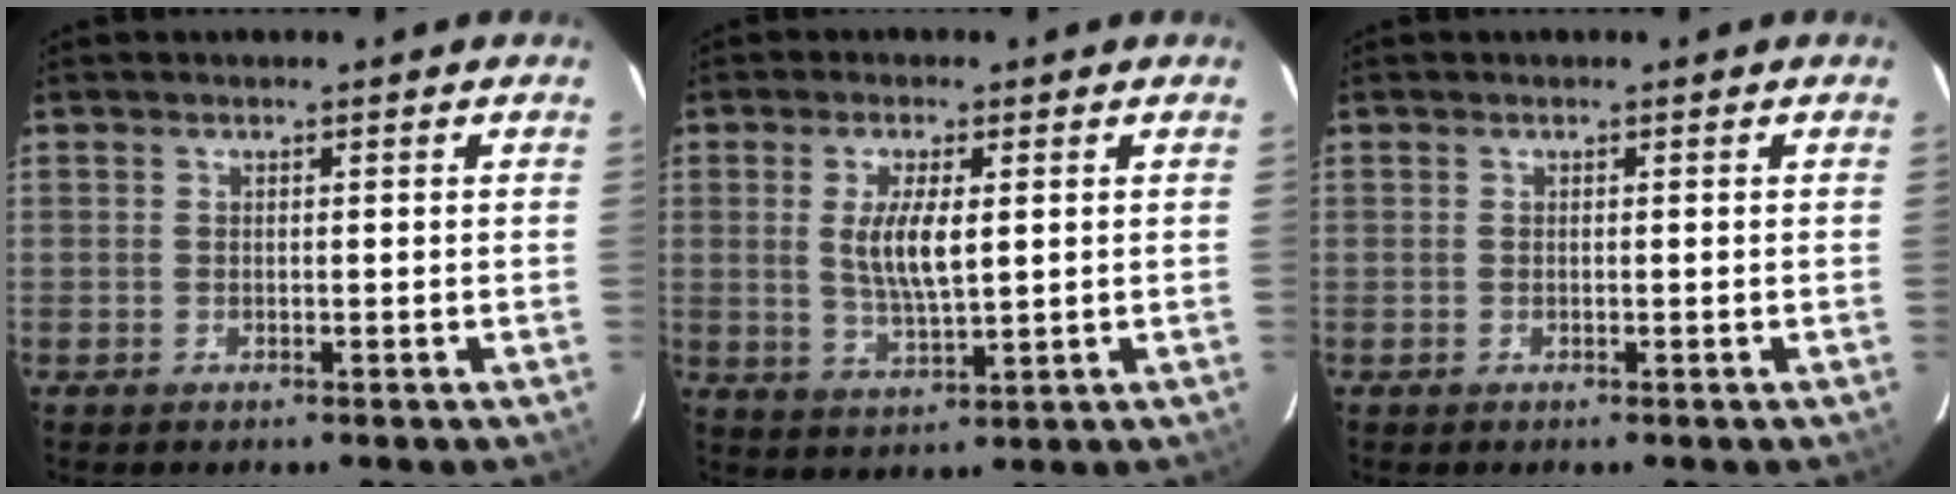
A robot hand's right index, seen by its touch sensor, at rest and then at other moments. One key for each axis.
{"total": 7.0, "fx": 1.2, "fy": 2.1, "fz": 6.5, "tx": -0.126, "ty": -0.005, "tz": 0.025}
{"total": 0.0}